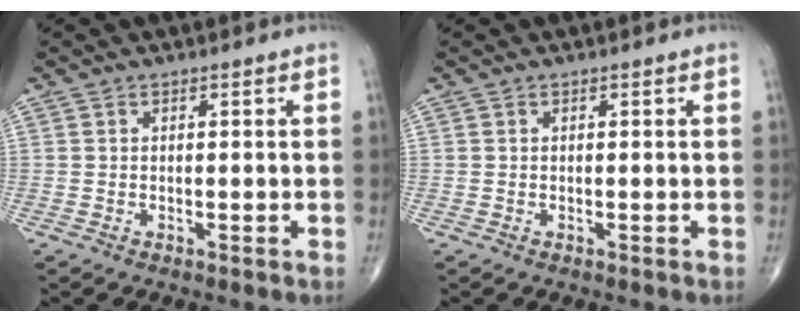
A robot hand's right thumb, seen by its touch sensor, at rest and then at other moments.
{"total": 0.0}